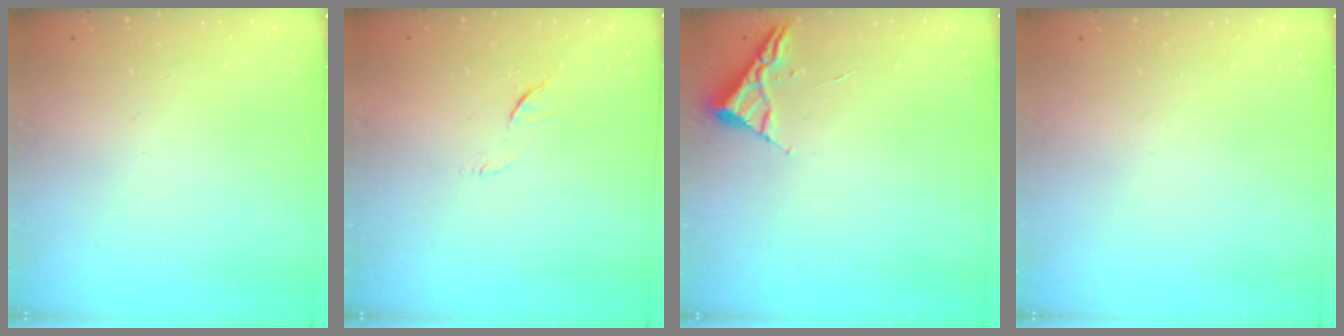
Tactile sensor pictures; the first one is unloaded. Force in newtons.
{"total": 4.6, "press": 4.5, "slide": 0.5}
{"total": 2.6, "press": 2.6, "slide": 0.3}
{"total": 0.0}